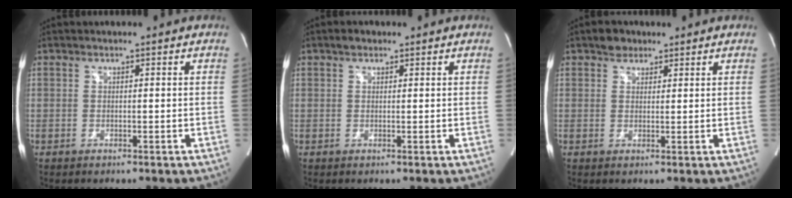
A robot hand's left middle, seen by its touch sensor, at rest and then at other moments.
{"total": 1.4, "force": [1.0, 0.8, 0.6], "torque": [-0.015, 0.008, 0.014]}
{"total": 2.6, "force": [1.8, 1.7, 0.6], "torque": [-0.012, 0.008, 0.028]}